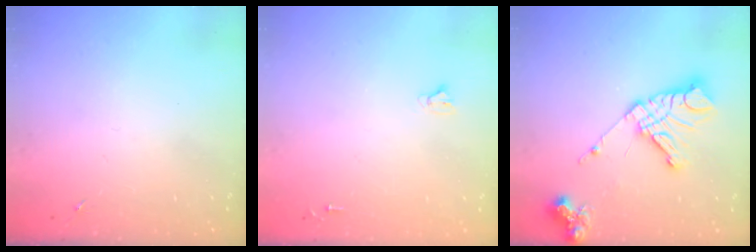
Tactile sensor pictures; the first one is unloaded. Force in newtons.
{"total": 2.0, "press": 2.0, "slide": 0.2}
{"total": 16.4, "press": 16.3, "slide": 1.9}